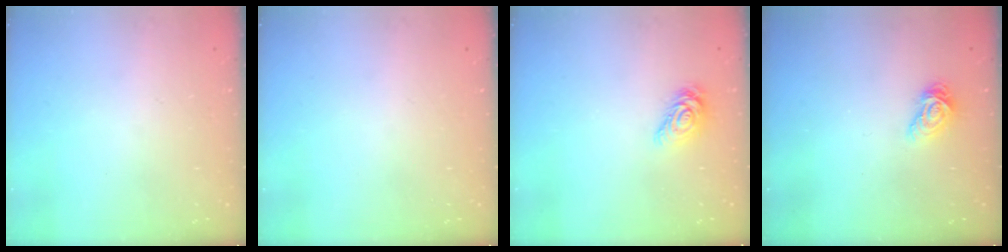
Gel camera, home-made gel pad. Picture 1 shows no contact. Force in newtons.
{"total": 0.0}
{"total": 8.9, "press": 8.9, "slide": 0.4}
{"total": 7.1, "press": 7.1, "slide": 0.1}